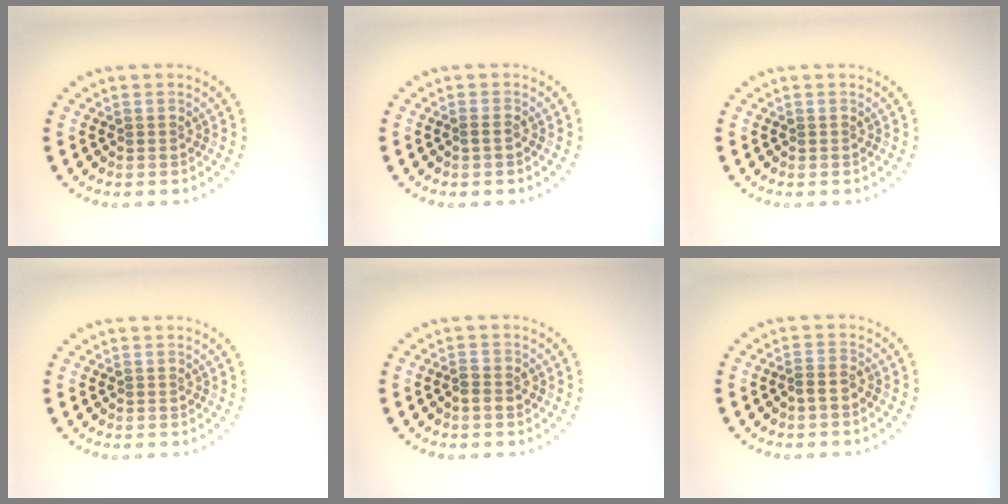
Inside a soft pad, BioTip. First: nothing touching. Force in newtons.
{"total": 0.6, "press": 0.3, "slide": 0.4}
{"total": 0.0}
{"total": 0.0}
{"total": 1.4, "press": 1.3, "slide": 0.5}
{"total": 0.9, "press": 0.7, "slide": 0.7}